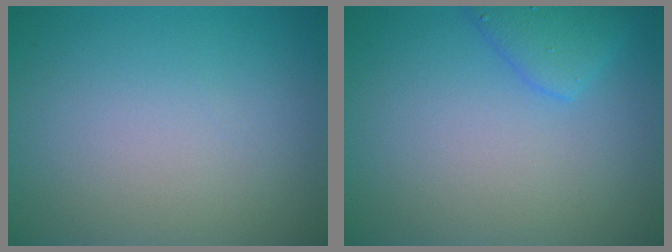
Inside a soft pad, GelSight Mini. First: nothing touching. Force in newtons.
{"total": 2.6, "press": 2.6, "slide": 0.2}